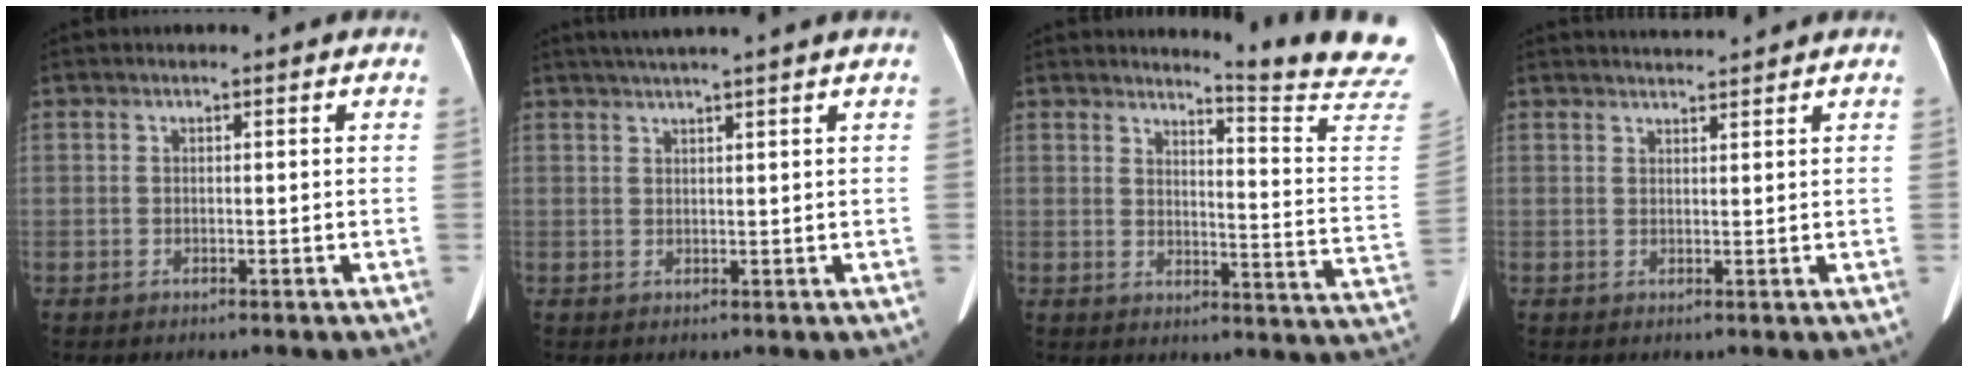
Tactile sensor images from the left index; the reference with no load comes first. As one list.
[{"total": 5.1, "force": [4.0, -1.3, 2.8], "torque": [-0.042, 0.022, 0.065]}, {"total": 14.8, "force": [14.2, -2.2, 3.4], "torque": [-0.040, -0.148, 0.146]}, {"total": 3.0, "force": [2.9, -0.7, 0.3], "torque": [-0.005, 0.014, 0.048]}]